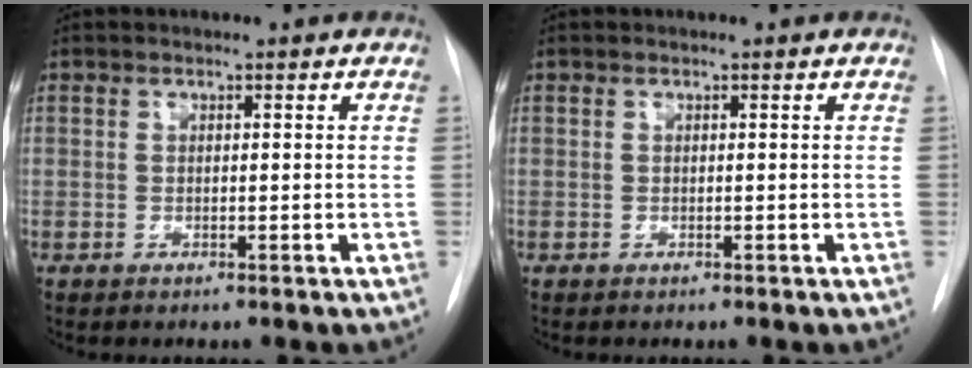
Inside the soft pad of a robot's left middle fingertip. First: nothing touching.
{"total": 0.0}